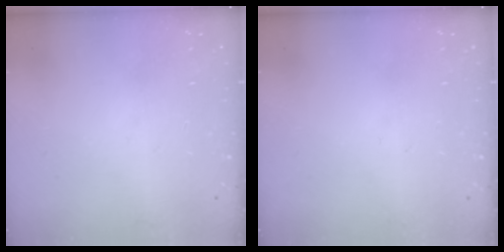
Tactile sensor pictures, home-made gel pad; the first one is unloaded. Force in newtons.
{"total": 0.0}